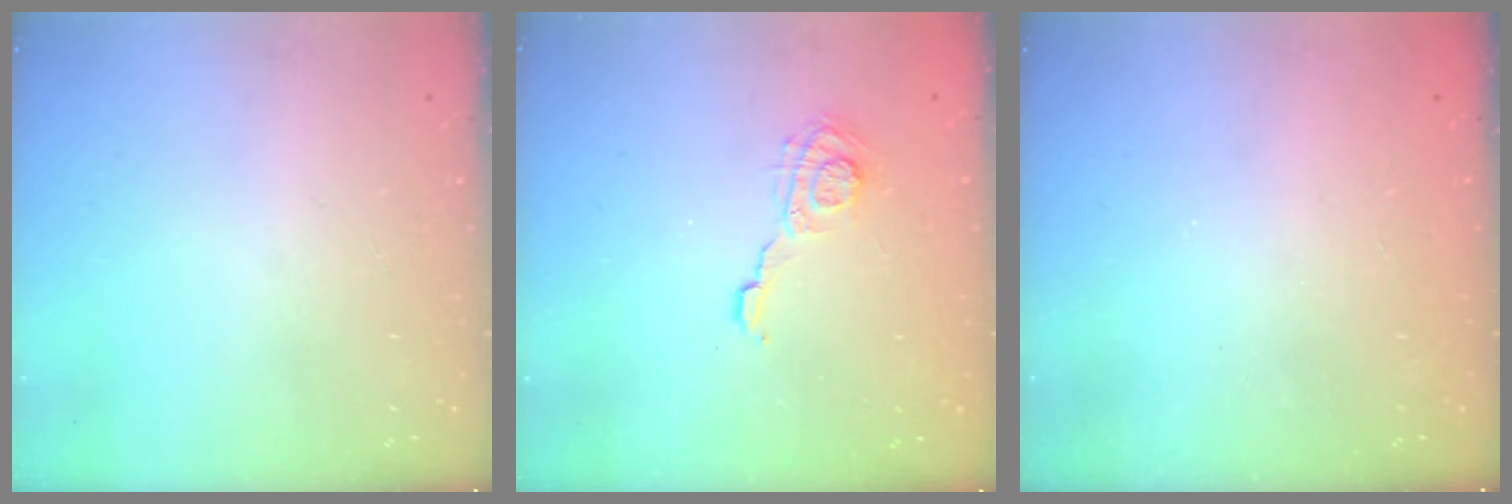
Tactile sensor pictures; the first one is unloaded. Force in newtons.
{"total": 7.0, "press": 7.0, "slide": 0.3}
{"total": 2.3, "press": 2.1, "slide": 0.7}